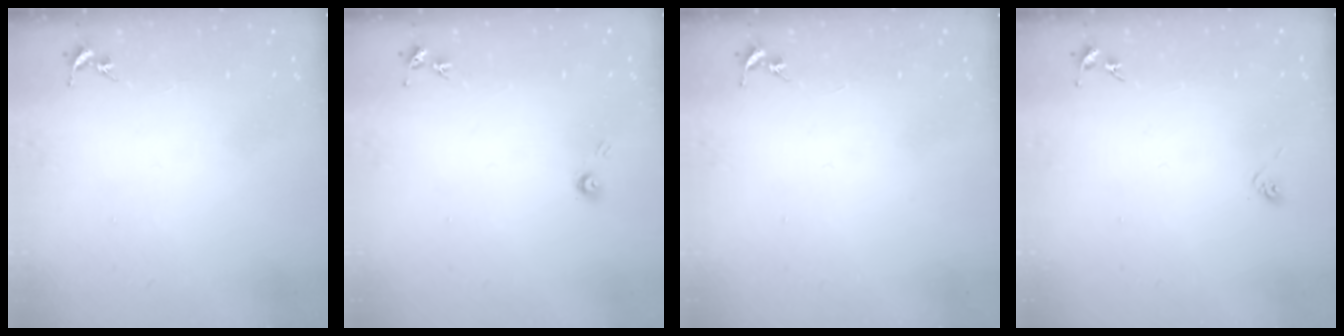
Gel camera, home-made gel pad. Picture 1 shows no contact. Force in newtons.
{"total": 3.4, "press": 3.4, "slide": 0.5}
{"total": 0.0}
{"total": 3.3, "press": 3.2, "slide": 0.8}